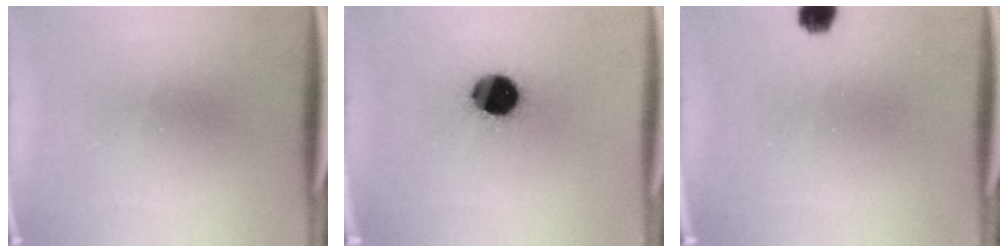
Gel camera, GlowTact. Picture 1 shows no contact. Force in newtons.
{"total": 11.8}
{"total": 3.2}